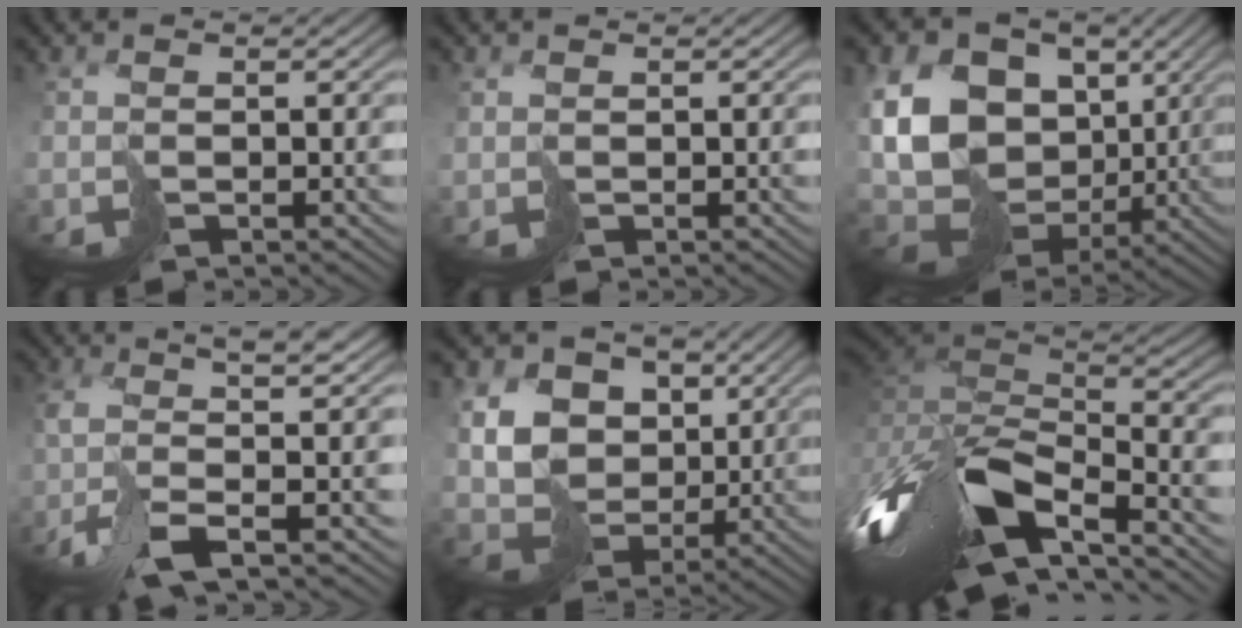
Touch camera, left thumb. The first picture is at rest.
{"total": 0.5, "force": [0.3, 0.3, -0.3], "torque": [0.008, -0.002, 0.010]}
{"total": 17.5, "force": [0.7, 13.8, 10.8], "torque": [-0.240, -0.018, 0.034]}
{"total": 9.4, "force": [-2.0, 2.8, 8.8], "torque": [-0.161, 0.003, -0.046]}
{"total": 12.6, "force": [3.8, 10.1, 6.5], "torque": [-0.178, 0.015, 0.080]}
{"total": 15.9, "force": [-5.5, 7.6, 12.9], "torque": [-0.321, -0.013, -0.084]}